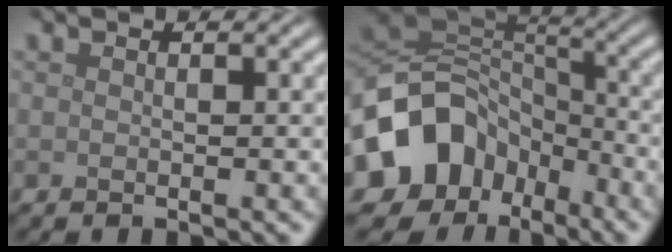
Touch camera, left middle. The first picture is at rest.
{"total": 11.7, "force": [-5.5, 8.8, 5.4], "torque": [-0.109, 0.001, -0.106]}